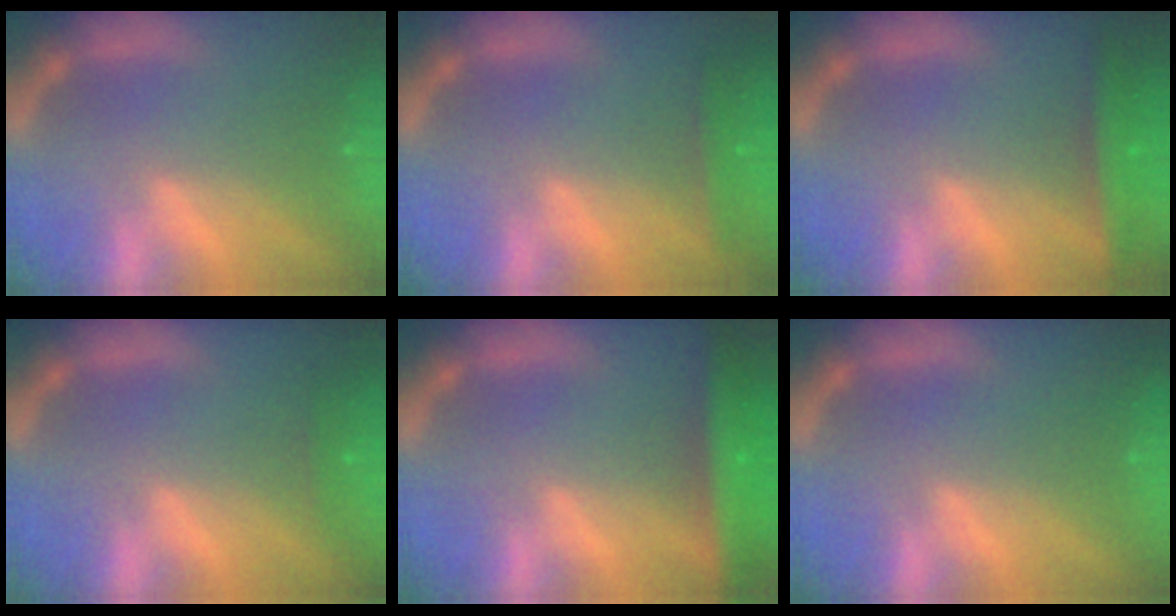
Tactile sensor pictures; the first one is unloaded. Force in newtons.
{"total": 1.9}
{"total": 4.0}
{"total": 0.9}
{"total": 6.9}
{"total": 0.0}